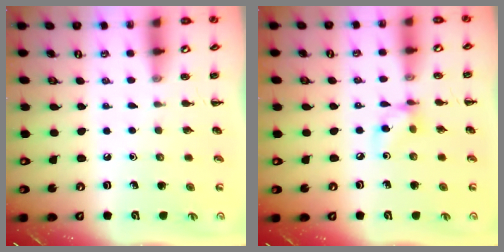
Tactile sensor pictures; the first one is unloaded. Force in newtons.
{"total": 6.6, "press": 6.6, "slide": 0.3}